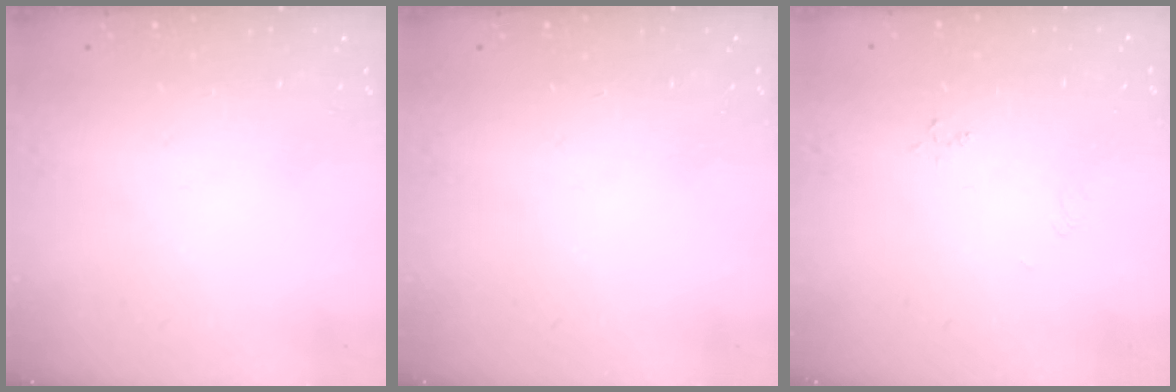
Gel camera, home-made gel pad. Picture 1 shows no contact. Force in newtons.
{"total": 0.0}
{"total": 2.4, "press": 2.4, "slide": 0.3}